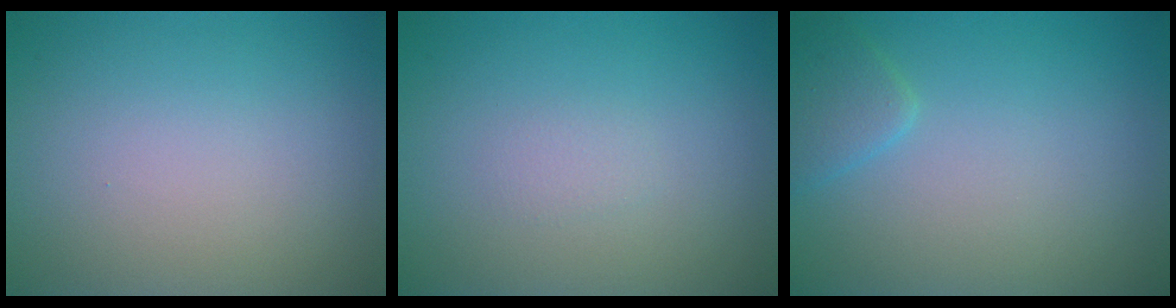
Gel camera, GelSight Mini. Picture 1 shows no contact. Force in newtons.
{"total": 0.6, "press": 0.6, "slide": 0.1}
{"total": 1.8, "press": 1.8, "slide": 0.1}